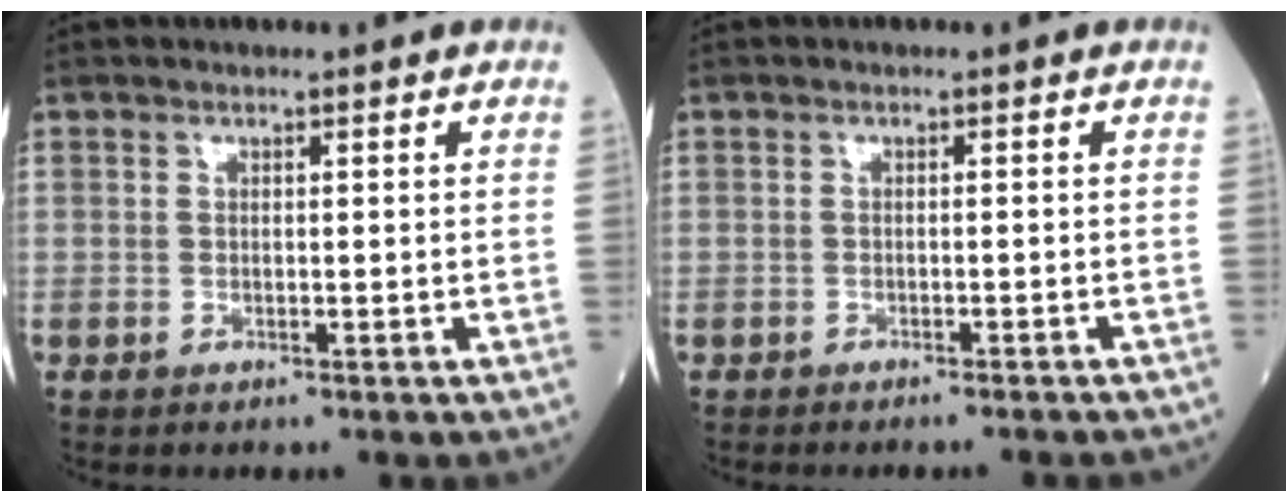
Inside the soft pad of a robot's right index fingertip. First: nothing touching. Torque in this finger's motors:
{"motor_torque": [-0.13, -0.04, 0.05, -0.02]}